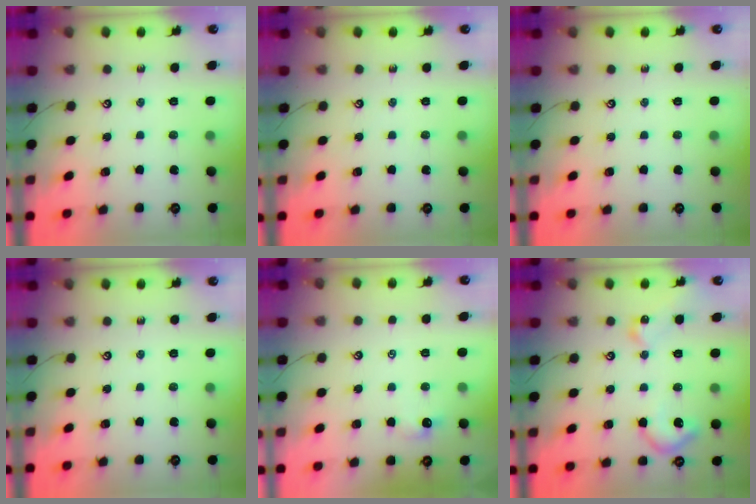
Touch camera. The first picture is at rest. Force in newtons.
{"total": 0.0}
{"total": 0.0}
{"total": 0.0}
{"total": 0.8, "press": 0.5, "slide": 0.6}
{"total": 9.4, "press": 9.3, "slide": 0.8}